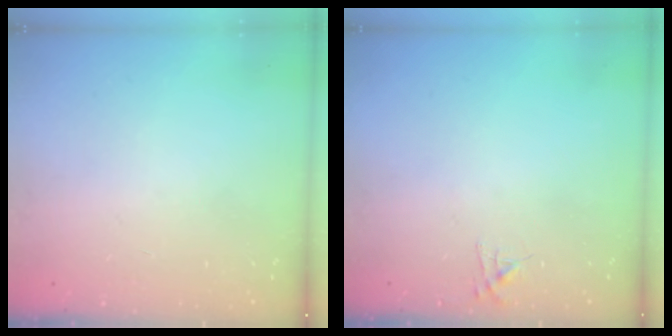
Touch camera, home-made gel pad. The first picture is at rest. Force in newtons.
{"total": 4.9, "press": 4.9, "slide": 0.4}